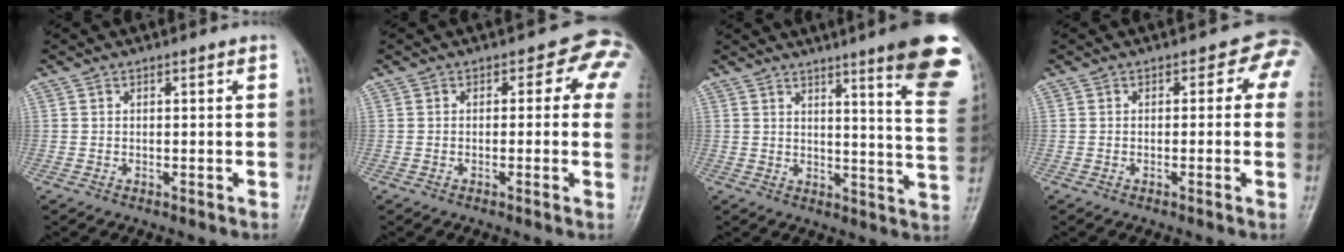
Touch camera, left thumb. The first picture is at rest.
{"total": 5.8, "force": [1.0, 3.9, 4.2], "torque": [-0.001, 0.008, -0.005]}
{"total": 17.8, "force": [10.9, 1.9, 14.0], "torque": [-0.147, -0.058, 0.123]}
{"total": 4.2, "force": [0.6, 3.0, 2.9], "torque": [0.009, 0.009, -0.010]}